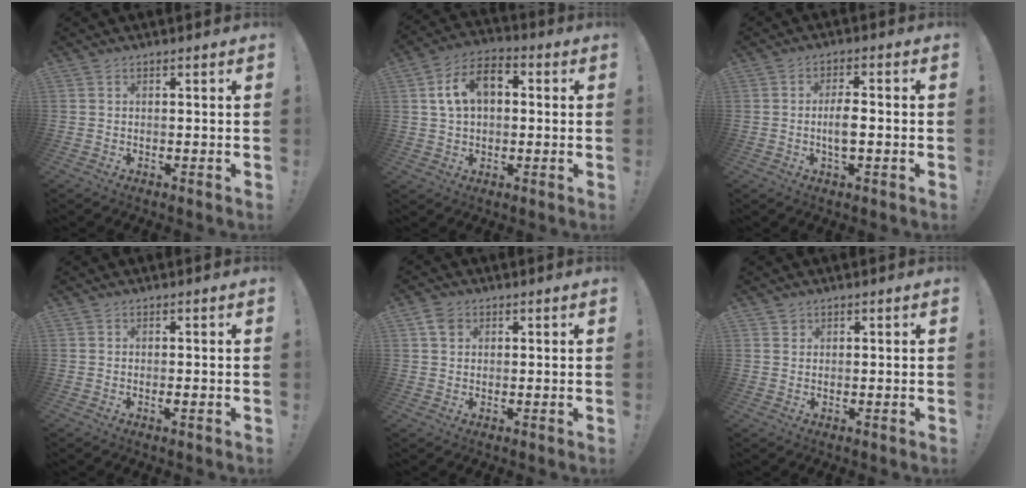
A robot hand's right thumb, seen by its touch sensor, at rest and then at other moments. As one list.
[{"total": 11.2, "force": [2.7, 7.5, 7.9], "torque": [-0.132, 0.016, 0.056]}, {"total": 5.6, "force": [-1.0, 1.7, 5.2], "torque": [-0.101, 0.001, -0.022]}, {"total": 0.8, "force": [-0.2, -0.1, 0.8], "torque": [-0.018, 0.000, -0.003]}, {"total": 4.1, "force": [1.9, 3.3, 1.5], "torque": [-0.016, -0.004, 0.034]}, {"total": 1.1, "force": [0.8, 0.7, 0.1], "torque": [0.003, -0.003, 0.015]}]